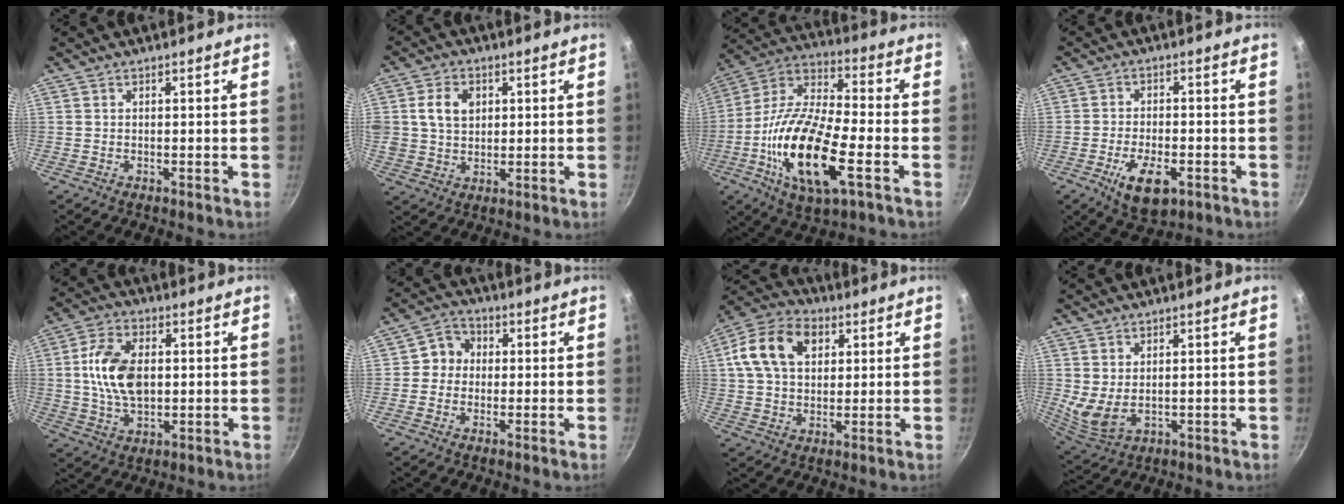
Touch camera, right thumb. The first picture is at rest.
{"total": 7.6, "force": [2.0, 5.8, 4.5], "torque": [-0.070, 0.000, 0.033]}
{"total": 21.1, "force": [-6.2, 7.8, 18.6], "torque": [-0.362, 0.023, -0.130]}
{"total": 9.3, "force": [-3.9, 4.5, 7.1], "torque": [-0.115, 0.010, -0.057]}
{"total": 11.6, "force": [1.1, 7.1, 9.1], "torque": [-0.155, 0.008, 0.016]}
{"total": 5.1, "force": [0.1, 4.8, 1.7], "torque": [0.008, 0.011, -0.013]}
{"total": 13.4, "force": [4.0, 9.4, 8.7], "torque": [-0.143, 0.010, 0.056]}
{"total": 5.4, "force": [1.6, 3.0, 4.2], "torque": [-0.074, -0.026, 0.044]}